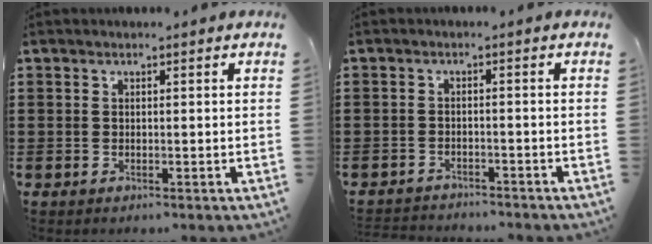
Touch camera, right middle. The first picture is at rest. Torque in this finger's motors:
{"motor_torque": [0.07, 0.05, 0.01, 0.02]}